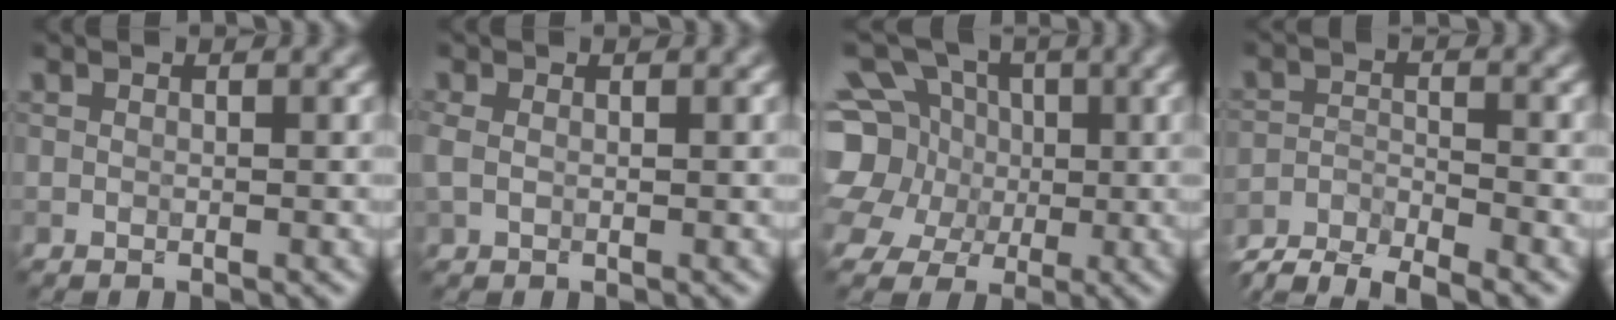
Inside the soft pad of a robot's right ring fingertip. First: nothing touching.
{"total": 1.1, "force": [-0.1, 0.8, 0.7], "torque": [-0.022, 0.000, -0.007]}
{"total": 15.2, "force": [2.8, 13.4, 6.6], "torque": [-0.176, 0.029, 0.020]}
{"total": 5.4, "force": [-4.9, 1.2, 1.9], "torque": [-0.035, -0.008, -0.094]}